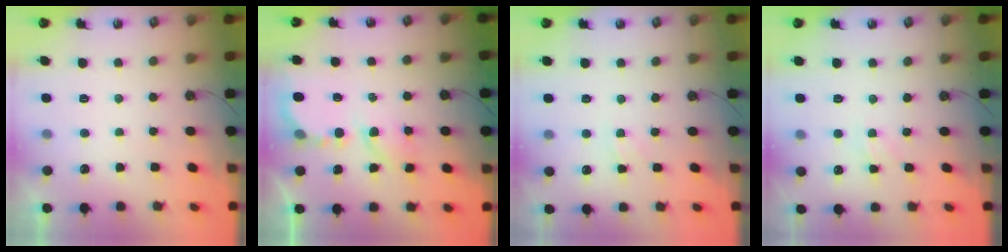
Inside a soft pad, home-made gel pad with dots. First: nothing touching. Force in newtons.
{"total": 6.4, "press": 6.3, "slide": 0.6}
{"total": 2.4, "press": 2.4, "slide": 0.4}
{"total": 1.6, "press": 1.6, "slide": 0.3}